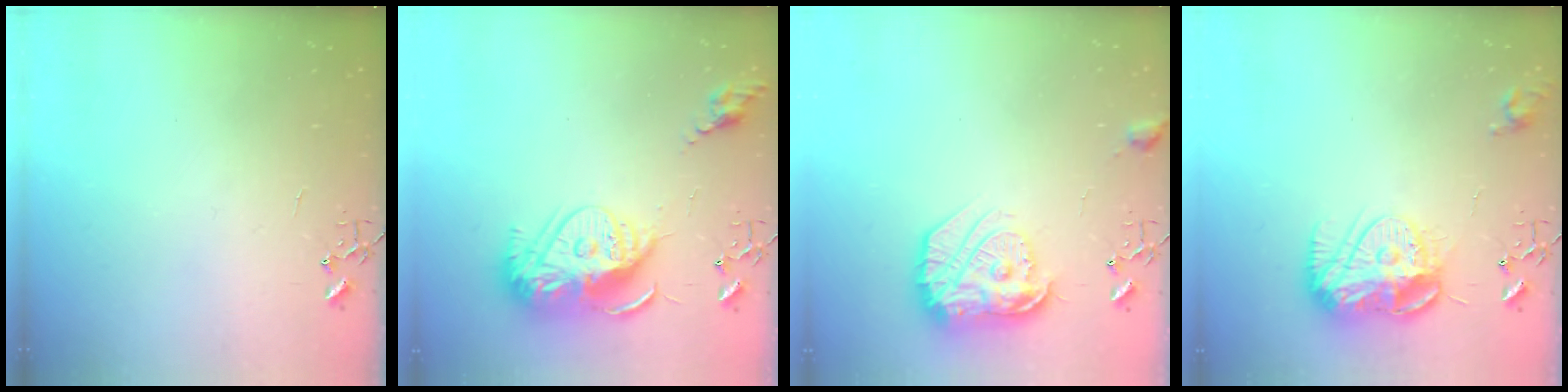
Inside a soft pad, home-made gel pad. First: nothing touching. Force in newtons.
{"total": 16.1, "press": 16.0, "slide": 1.7}
{"total": 17.9, "press": 17.8, "slide": 1.2}
{"total": 14.6, "press": 14.6, "slide": 1.5}